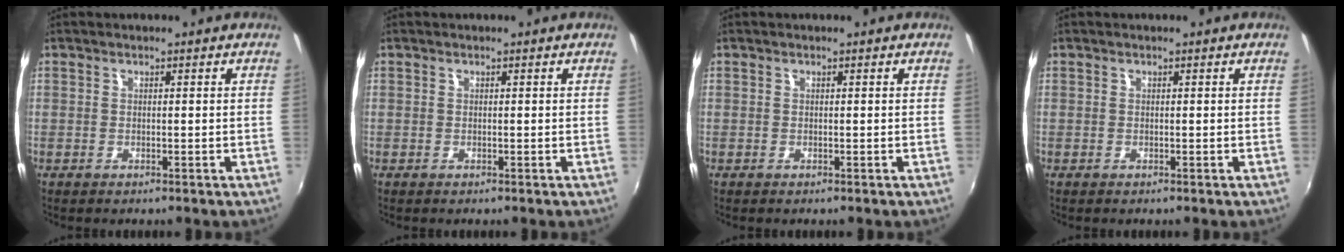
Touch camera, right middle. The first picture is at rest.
{"total": 0.0}
{"total": 0.0}
{"total": 0.0}